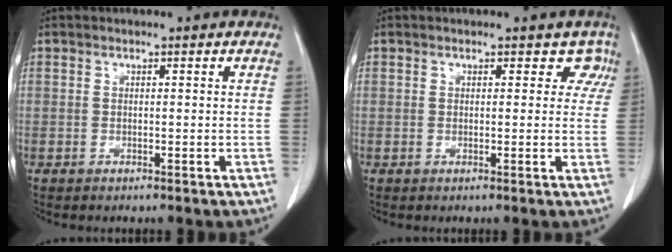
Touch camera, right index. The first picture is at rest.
{"total": 3.4, "force": [1.6, 2.2, 1.9], "torque": [-0.005, 0.015, 0.010]}